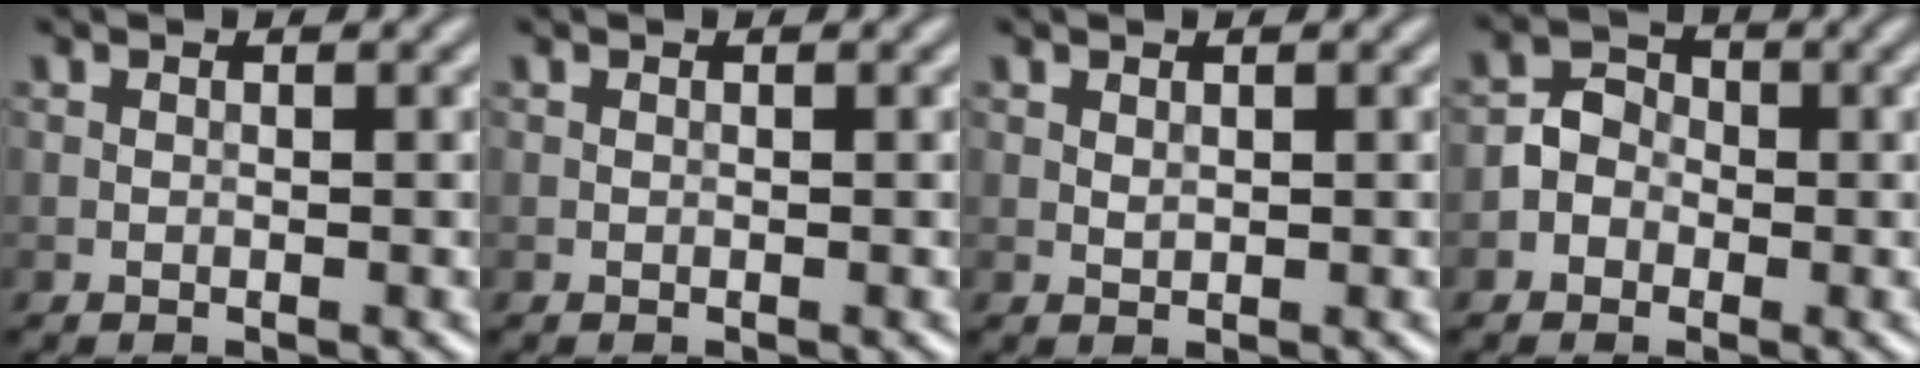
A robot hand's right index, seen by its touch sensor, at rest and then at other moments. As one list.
[{"total": 0.0}, {"total": 0.5, "force": [0.4, 0.2, 0.3], "torque": [-0.008, -0.001, 0.009]}, {"total": 2.4, "force": [-0.9, 2.1, 0.8], "torque": [0.004, 0.007, -0.026]}]